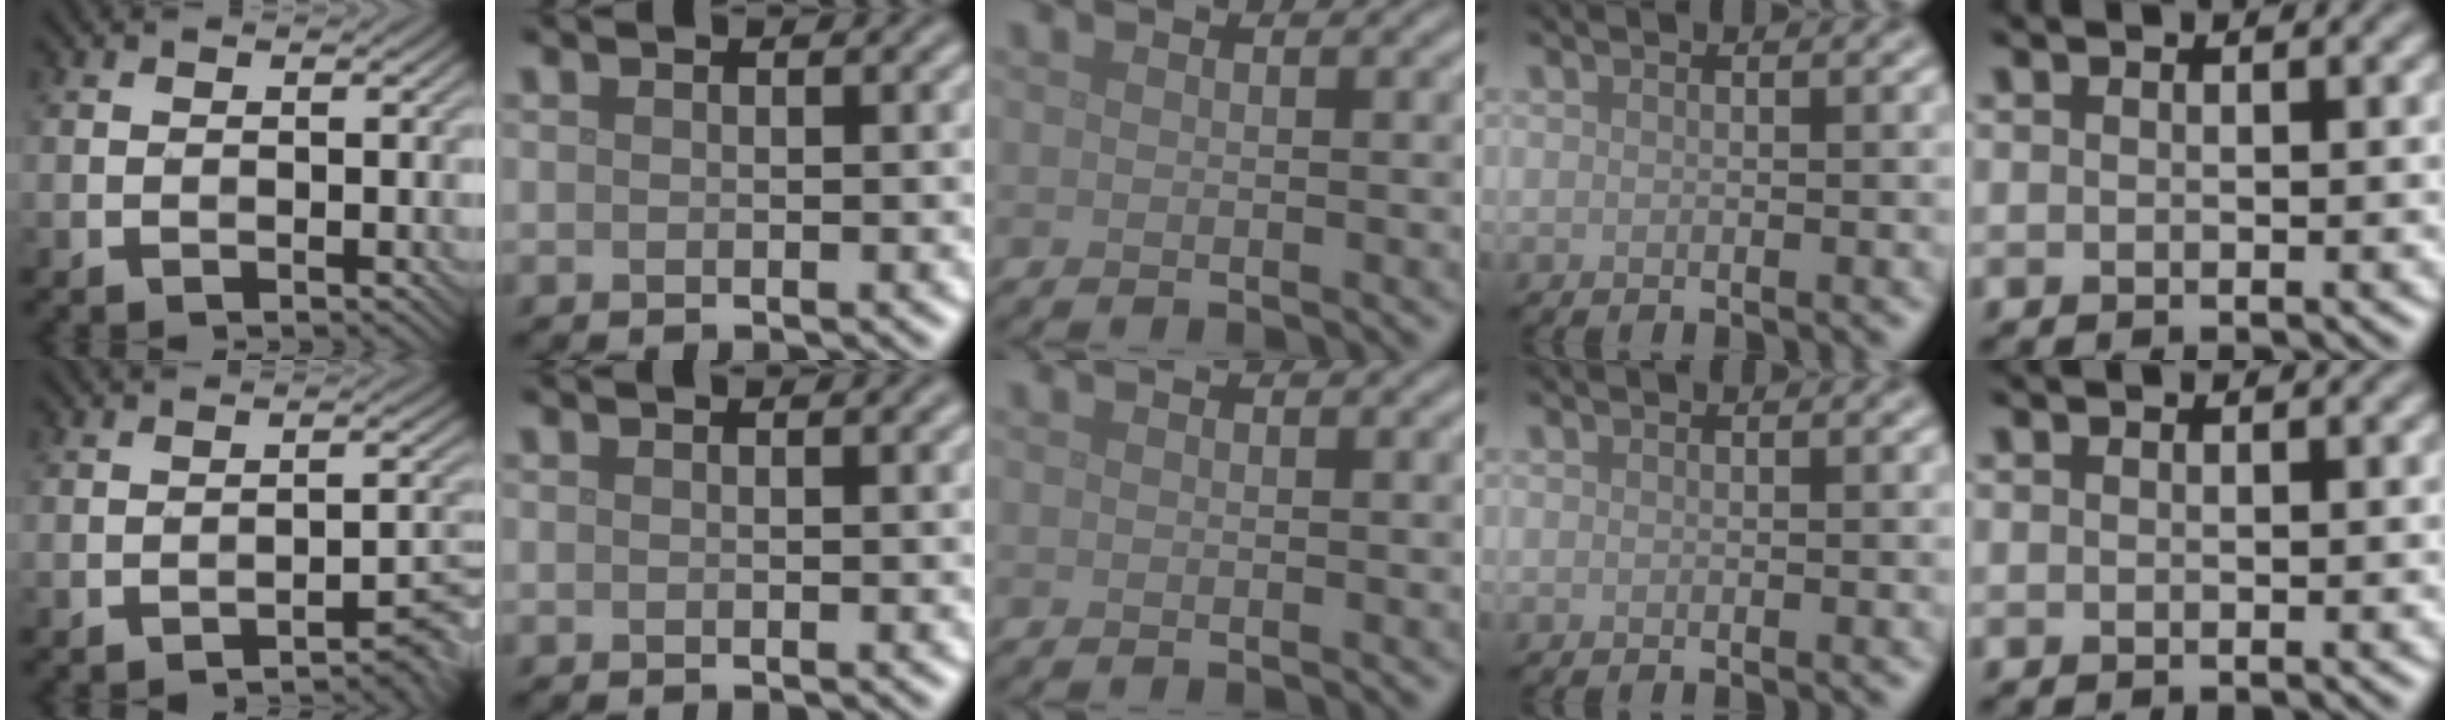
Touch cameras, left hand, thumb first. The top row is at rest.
{"thumb": {"total": 2.6, "force": [-2.3, 0.1, 1.3], "torque": [-0.016, 0.015, -0.034]}, "index": {"total": 0.9, "force": [0.5, 0.2, 0.6], "torque": [-0.005, 0.005, 0.007]}}